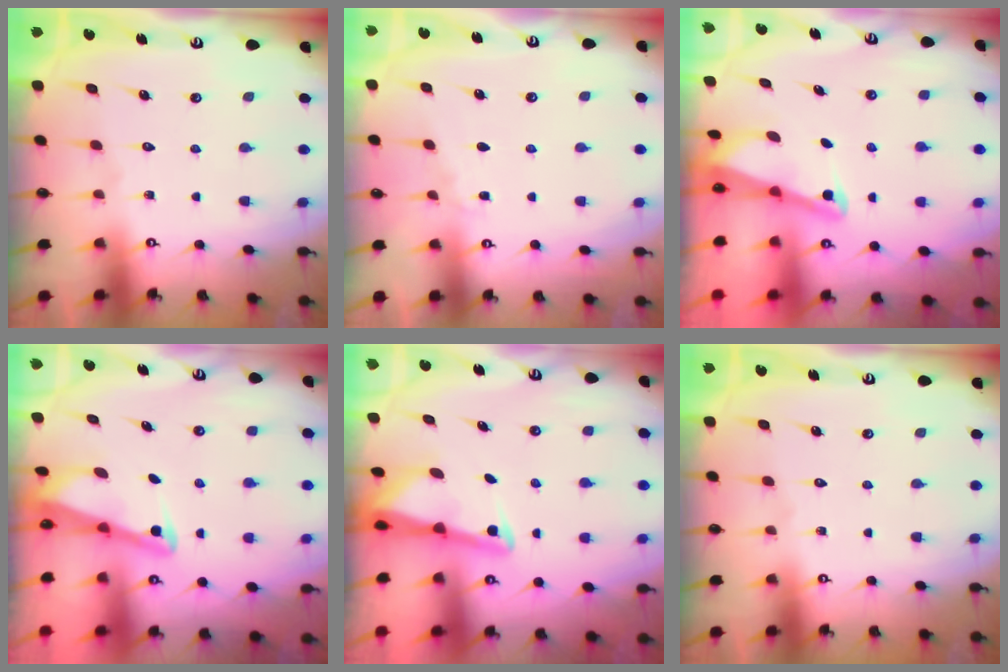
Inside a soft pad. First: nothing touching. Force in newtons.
{"total": 3.1, "press": 3.1, "slide": 0.4}
{"total": 2.0, "press": 2.0, "slide": 0.4}
{"total": 2.9, "press": 2.9, "slide": 0.4}
{"total": 3.0, "press": 3.0, "slide": 0.3}
{"total": 0.0}